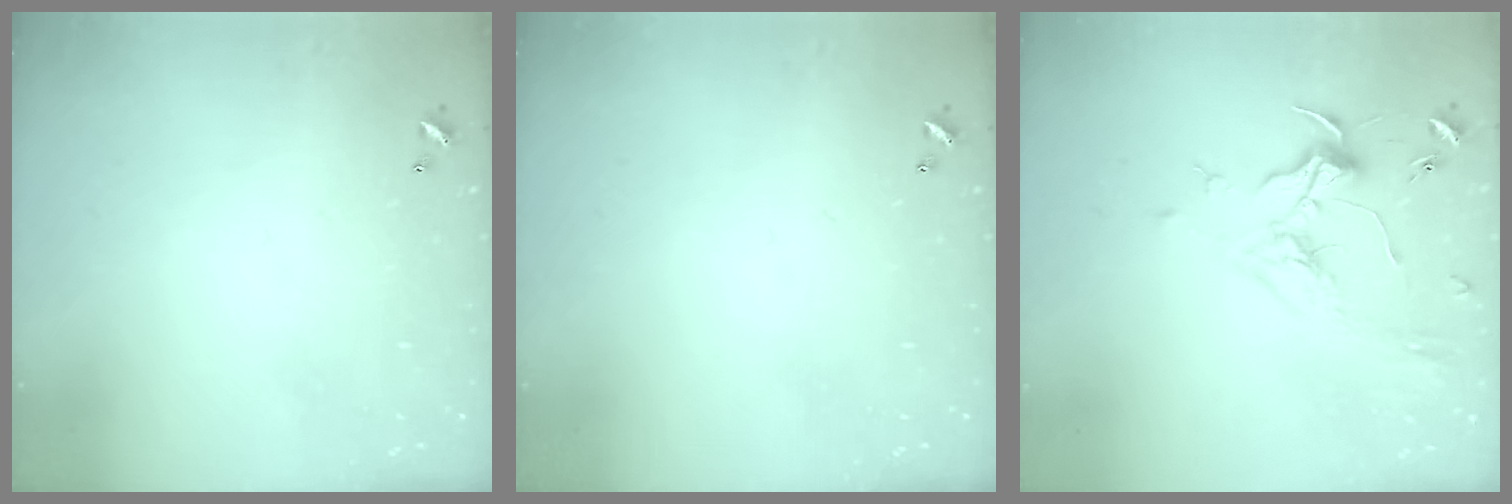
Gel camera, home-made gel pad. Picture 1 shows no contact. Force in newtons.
{"total": 0.0}
{"total": 1.8, "press": 1.6, "slide": 0.7}